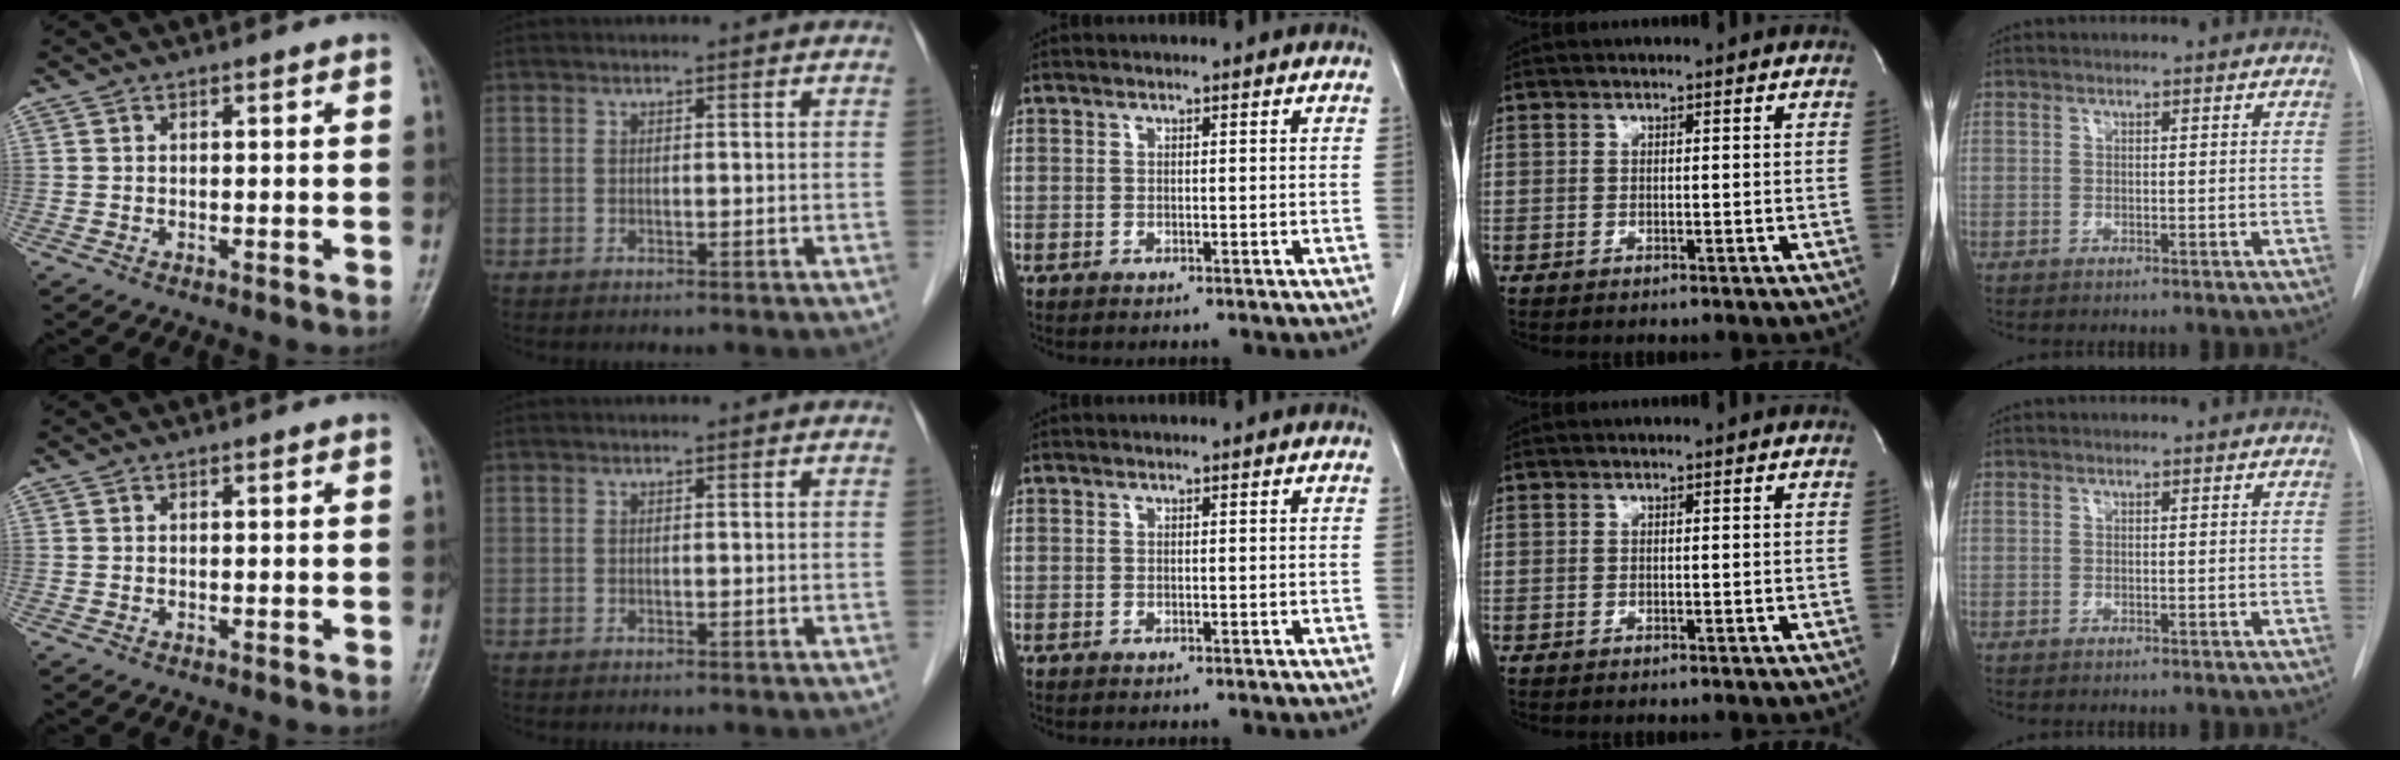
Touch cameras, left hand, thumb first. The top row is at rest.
{}